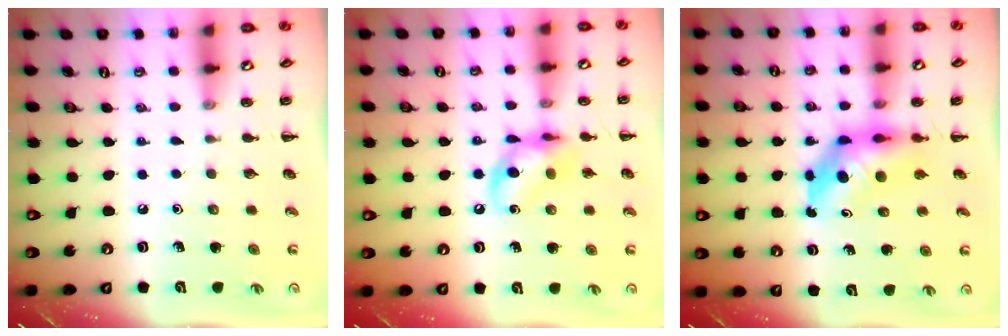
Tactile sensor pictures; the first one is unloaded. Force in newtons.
{"total": 12.1, "press": 11.9, "slide": 2.2}
{"total": 6.0, "press": 5.8, "slide": 1.5}